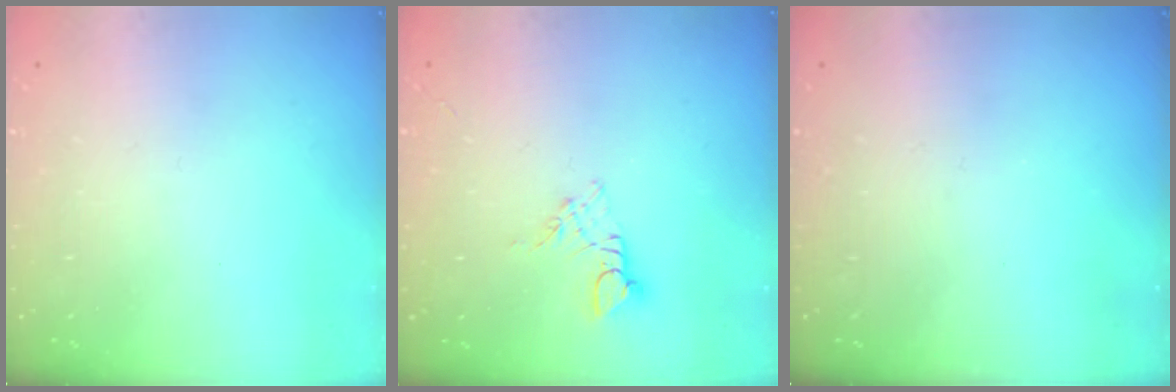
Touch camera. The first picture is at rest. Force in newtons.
{"total": 2.8, "press": 2.7, "slide": 0.3}
{"total": 0.0}